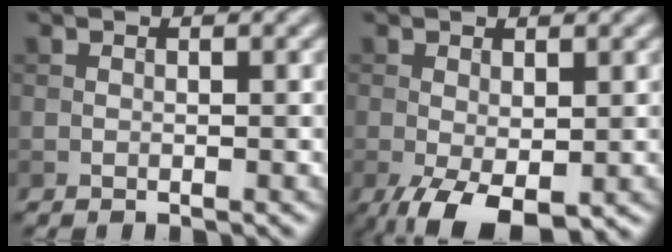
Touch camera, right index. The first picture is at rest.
{"total": 5.4, "force": [-2.2, 2.5, 4.3], "torque": [-0.092, -0.020, -0.030]}